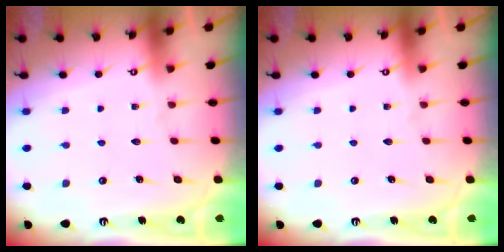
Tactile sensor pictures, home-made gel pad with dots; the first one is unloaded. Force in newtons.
{"total": 0.0}